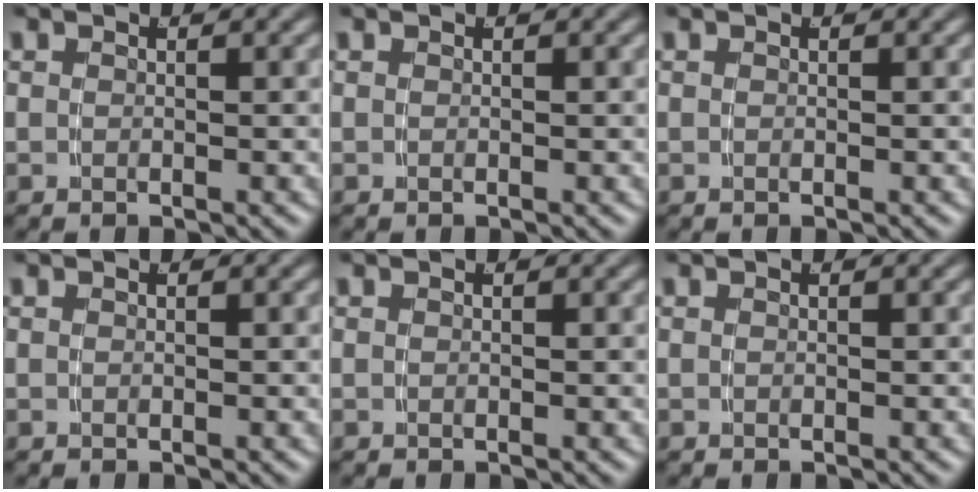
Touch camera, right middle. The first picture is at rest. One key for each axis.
{"total": 0.0}
{"total": 0.0}
{"total": 0.0}
{"total": 0.0}
{"total": 0.0}